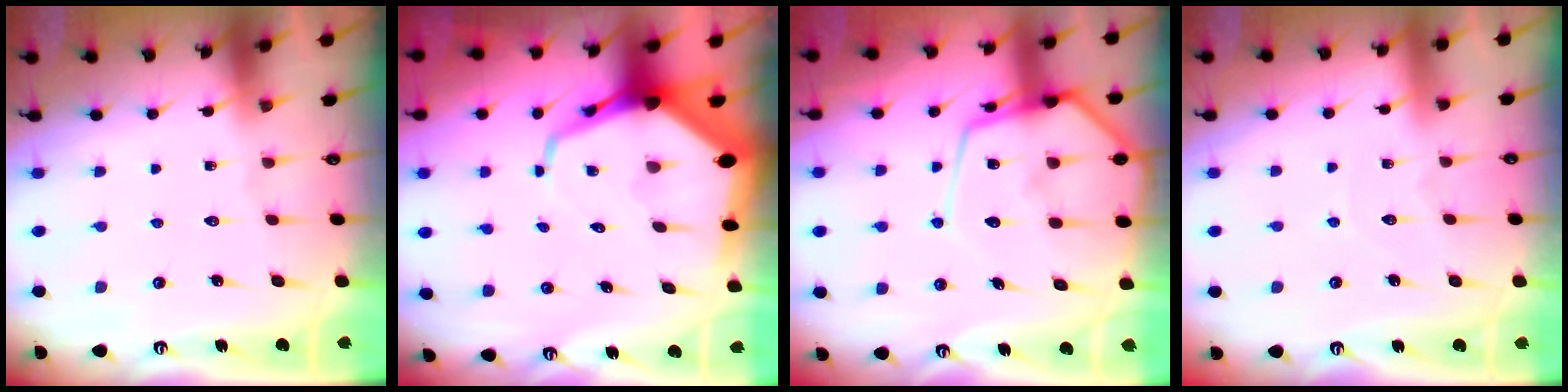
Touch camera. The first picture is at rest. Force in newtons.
{"total": 11.2, "press": 11.1, "slide": 1.2}
{"total": 16.6, "press": 16.6, "slide": 1.4}
{"total": 2.9, "press": 2.9, "slide": 0.2}